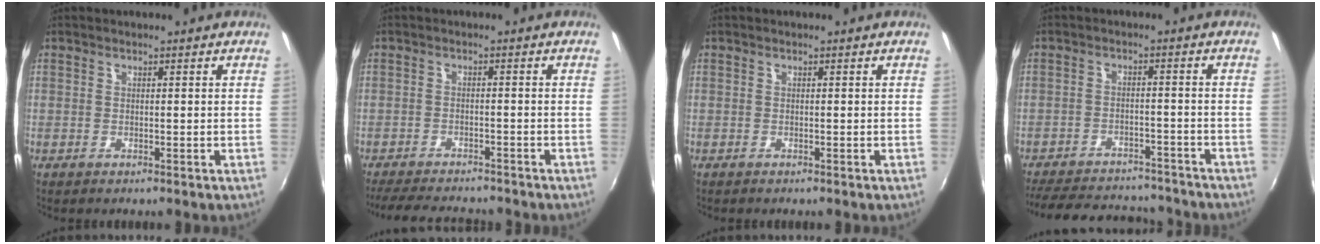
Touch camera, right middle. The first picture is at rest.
{"total": 10.3, "force": [-9.3, 2.5, 3.8], "torque": [-0.098, -0.010, -0.144]}
{"total": 0.0}
{"total": 20.2, "force": [-17.5, 7.0, 7.5], "torque": [-0.169, 0.008, -0.232]}